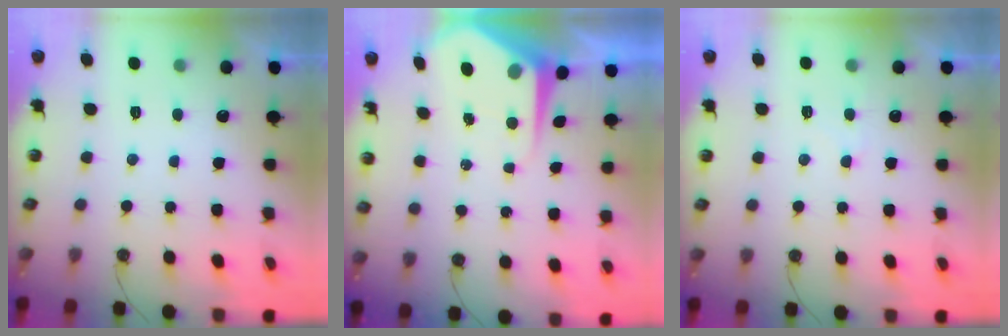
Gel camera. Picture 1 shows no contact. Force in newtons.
{"total": 7.8, "press": 7.7, "slide": 0.7}
{"total": 5.2, "press": 5.1, "slide": 0.7}